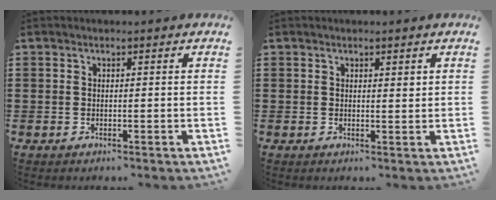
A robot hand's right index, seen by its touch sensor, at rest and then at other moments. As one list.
[{"total": 0.9, "force": [0.6, 0.4, 0.6], "torque": [-0.004, 0.000, 0.009]}]